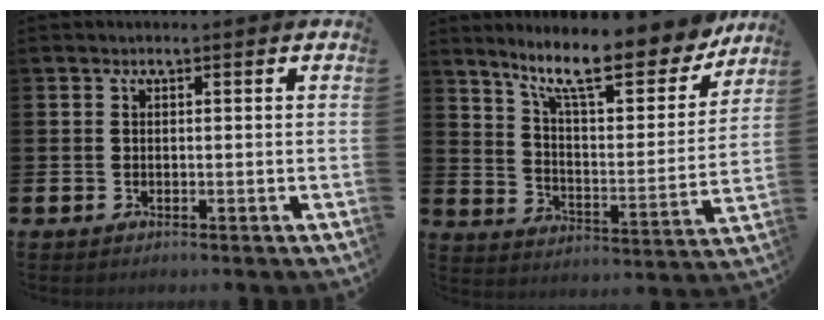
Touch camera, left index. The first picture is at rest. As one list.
[{"total": 12.4, "force": [10.2, 3.1, 6.4], "torque": [-0.135, -0.061, 0.173]}]